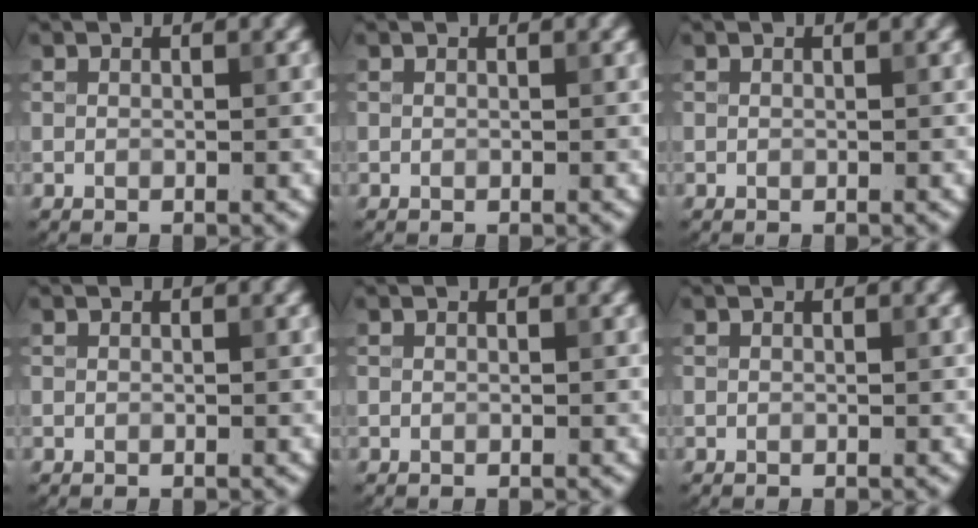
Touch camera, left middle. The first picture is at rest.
{"total": 0.0}
{"total": 0.0}
{"total": 0.0}
{"total": 0.0}
{"total": 0.0}